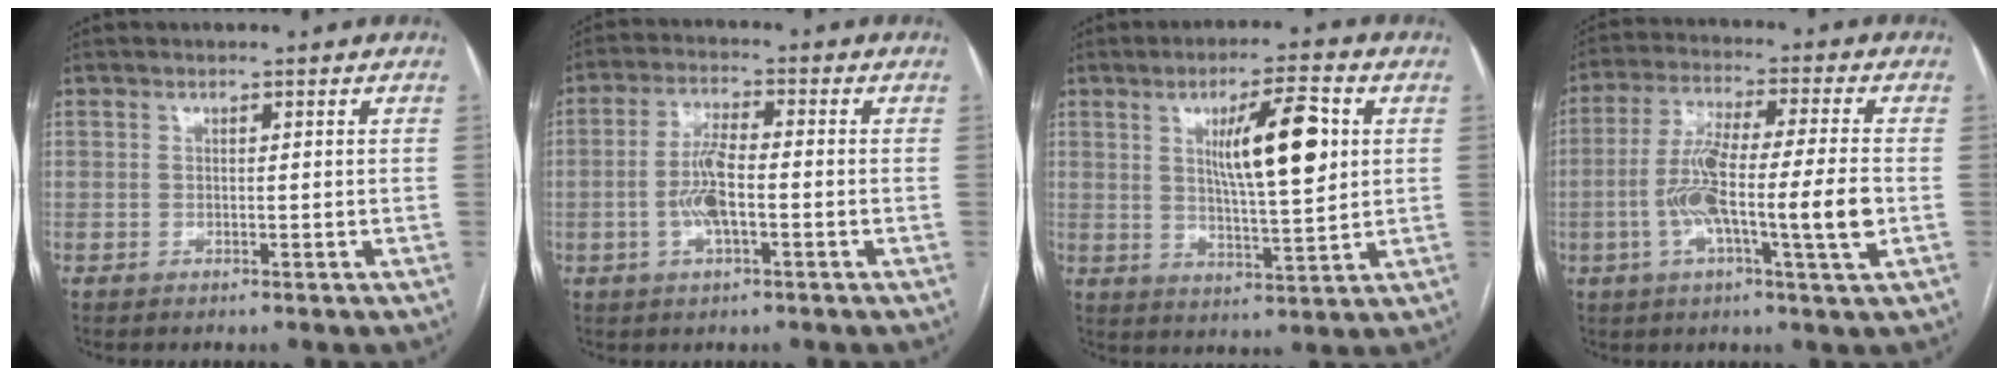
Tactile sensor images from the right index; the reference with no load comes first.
{"total": 6.4, "force": [-1.2, 1.6, 6.1], "torque": [-0.127, 0.005, -0.025]}
{"total": 11.0, "force": [3.0, 1.7, 10.5], "torque": [-0.170, 0.002, 0.051]}
{"total": 13.1, "force": [-2.5, 0.6, 12.9], "torque": [-0.239, 0.001, -0.051]}